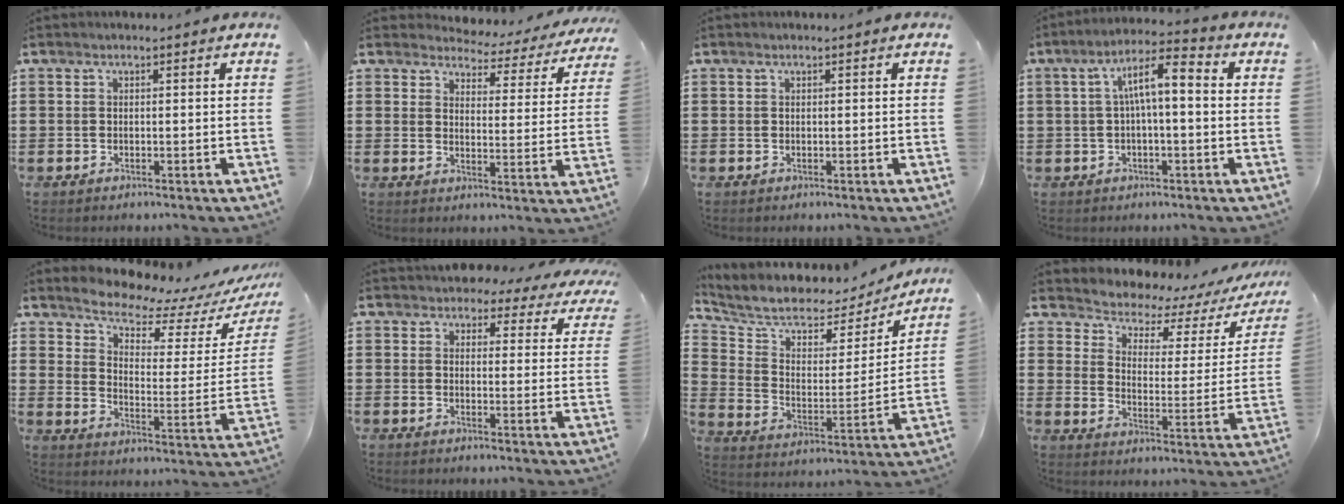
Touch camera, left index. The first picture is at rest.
{"total": 3.5, "force": [3.3, 0.9, 0.5], "torque": [-0.025, -0.027, 0.050]}
{"total": 0.0}
{"total": 7.8, "force": [0.9, 2.1, 7.4], "torque": [-0.151, 0.014, 0.010]}
{"total": 7.5, "force": [7.1, 1.3, 1.9], "torque": [-0.059, -0.057, 0.122]}
{"total": 3.9, "force": [3.6, 1.2, 0.5], "torque": [-0.022, -0.018, 0.062]}
{"total": 6.6, "force": [5.7, 2.5, 2.2], "torque": [-0.071, -0.045, 0.093]}
{"total": 3.5, "force": [3.2, 1.2, 0.7], "torque": [-0.040, -0.031, 0.046]}